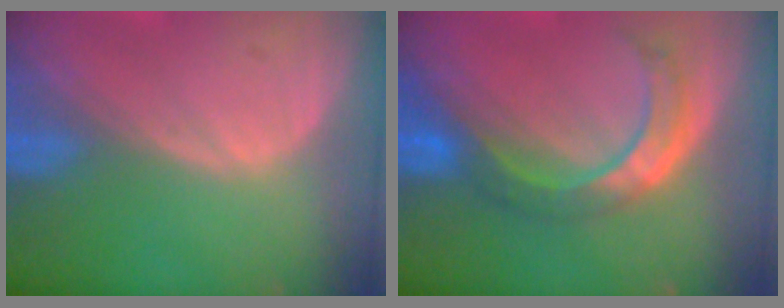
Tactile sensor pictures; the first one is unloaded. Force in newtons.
{"total": 7.4, "press": 7.0, "slide": 2.4}